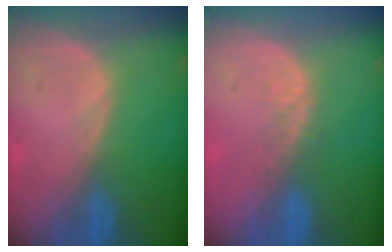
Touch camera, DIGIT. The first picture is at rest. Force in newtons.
{"total": 2.2, "press": 1.6, "slide": 1.5}